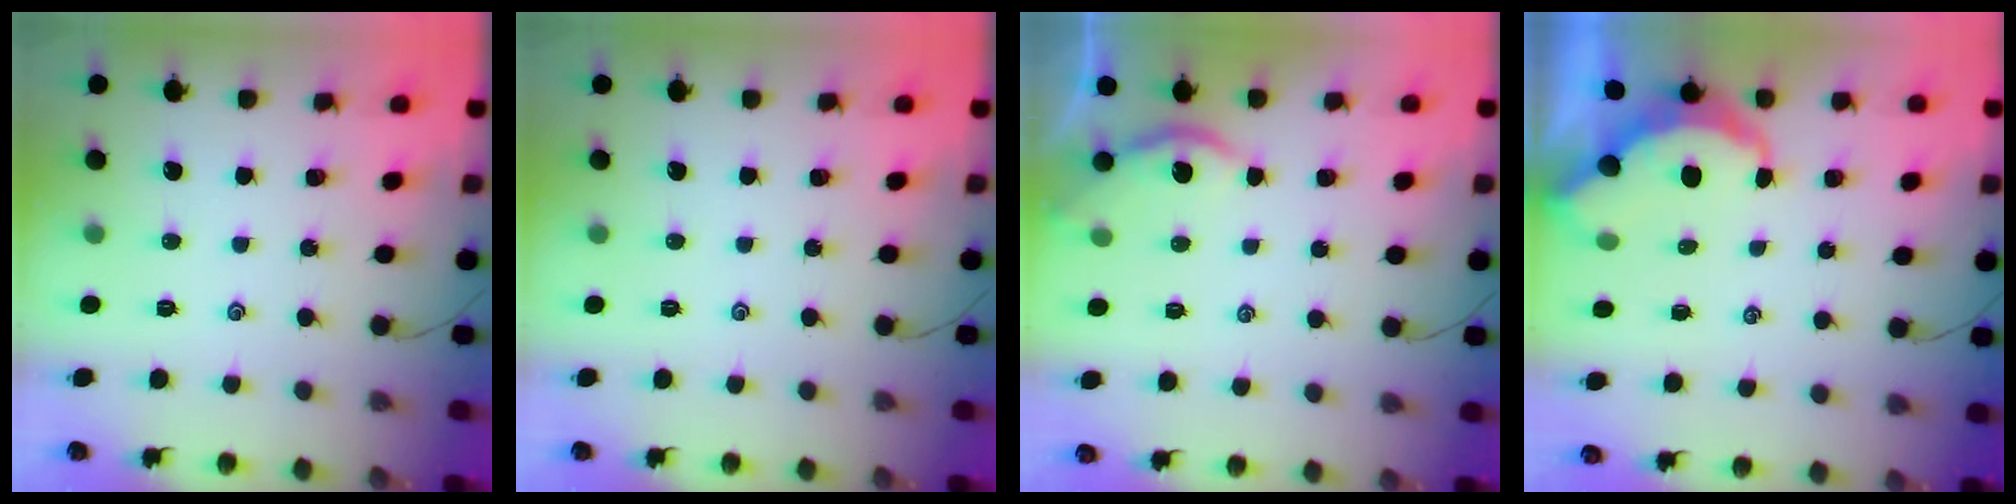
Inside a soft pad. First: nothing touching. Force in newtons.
{"total": 0.0}
{"total": 2.7, "press": 2.7, "slide": 0.2}
{"total": 5.8, "press": 5.8, "slide": 0.4}